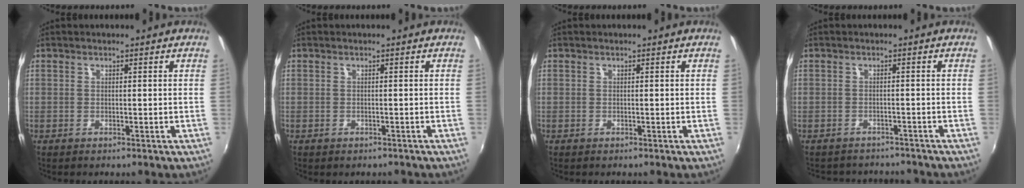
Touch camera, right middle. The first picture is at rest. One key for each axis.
{"total": 1.0, "fx": -0.8, "fy": 0.6, "fz": 0.3, "tx": -0.009, "ty": -0.003, "tz": -0.008}
{"total": 0.0}
{"total": 6.0, "fx": -5.4, "fy": 2.4, "fz": 1.1, "tx": -0.032, "ty": -0.001, "tz": -0.075}